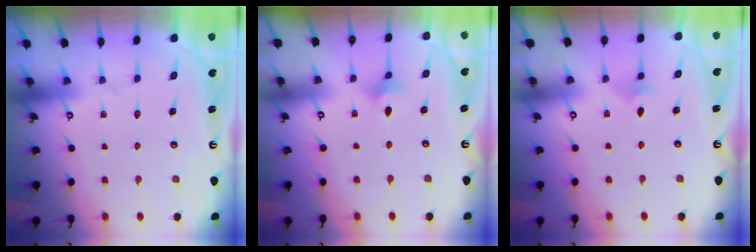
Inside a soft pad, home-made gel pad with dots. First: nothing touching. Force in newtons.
{"total": 2.6, "press": 2.6, "slide": 0.5}
{"total": 2.4, "press": 2.3, "slide": 0.6}